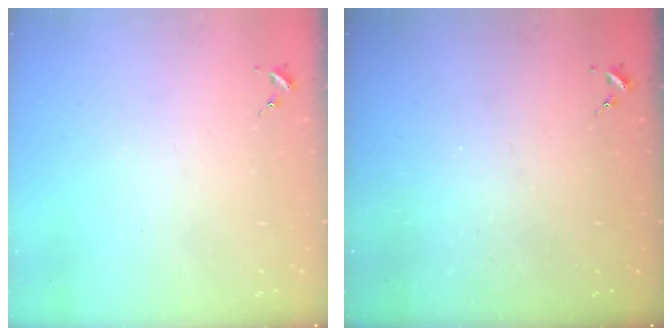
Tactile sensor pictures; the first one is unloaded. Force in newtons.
{"total": 0.0}